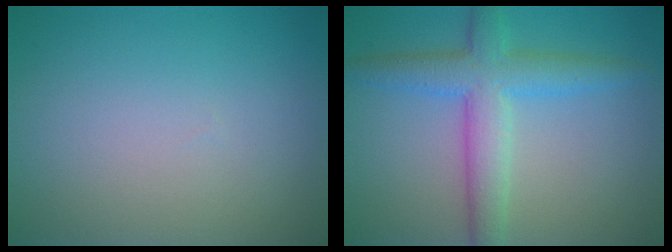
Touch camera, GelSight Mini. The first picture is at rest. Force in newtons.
{"total": 5.3, "press": 5.3, "slide": 0.1}